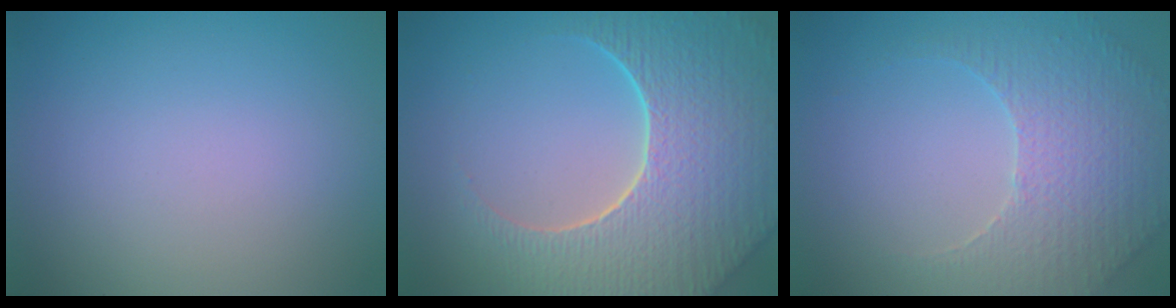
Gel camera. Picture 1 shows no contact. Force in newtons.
{"total": 9.1, "press": 6.5, "slide": 6.3}
{"total": 3.9, "press": 3.6, "slide": 1.4}